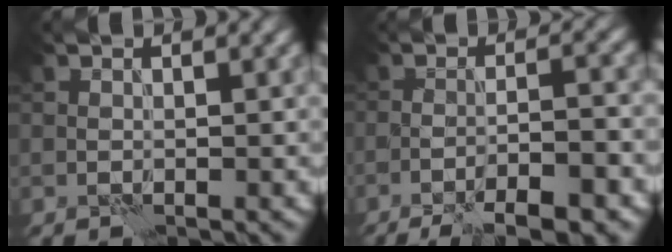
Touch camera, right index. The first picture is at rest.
{"total": 8.0, "force": [-5.0, 1.7, 6.0], "torque": [-0.083, 0.003, -0.076]}